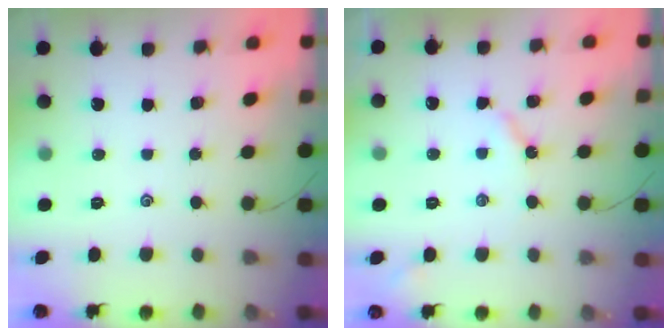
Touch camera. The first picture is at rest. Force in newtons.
{"total": 3.4, "press": 3.4, "slide": 0.6}